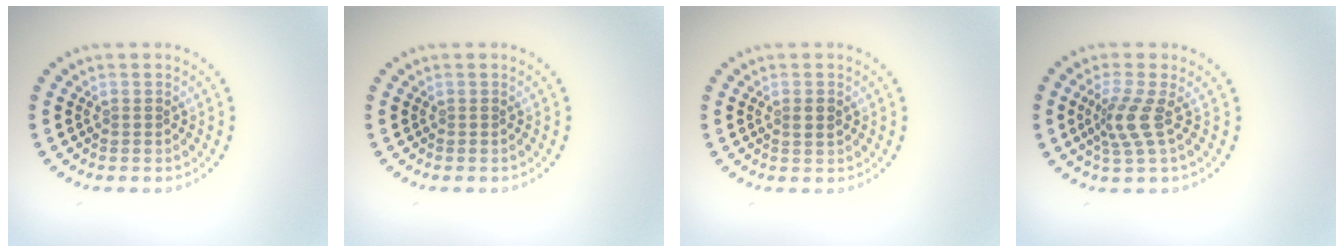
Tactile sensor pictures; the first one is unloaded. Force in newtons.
{"total": 0.0}
{"total": 1.1, "press": 1.1, "slide": 0.3}
{"total": 2.8, "press": 2.0, "slide": 1.9}